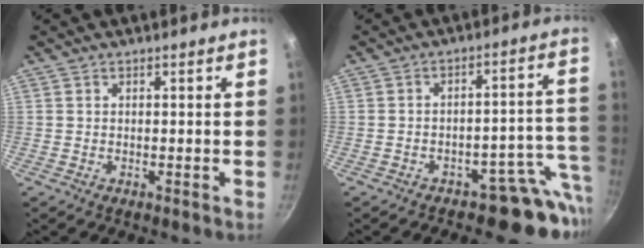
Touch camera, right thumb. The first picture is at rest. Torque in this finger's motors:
{"motor_torque": [2.45, 0.52, 0.99, -1.09, 0.01]}